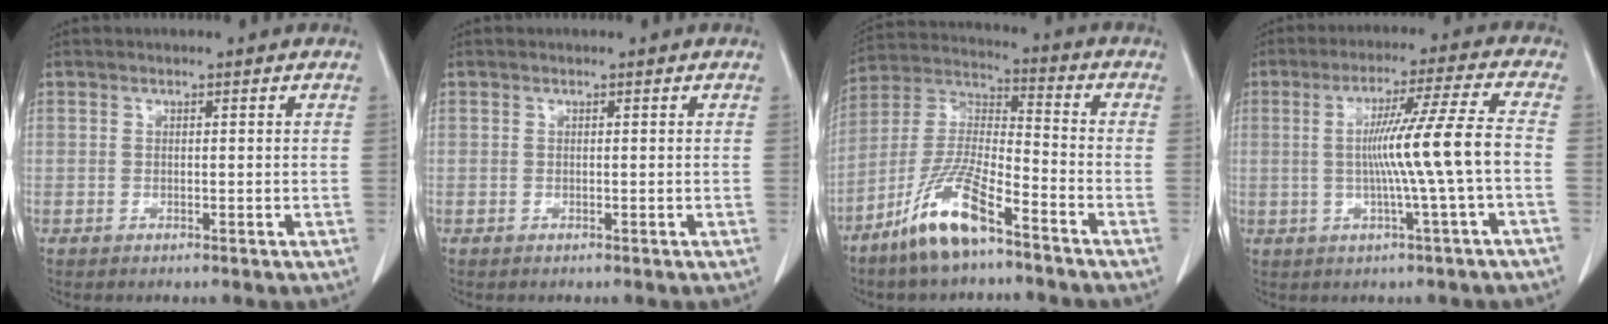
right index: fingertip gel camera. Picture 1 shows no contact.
{"total": 0.0}
{"total": 12.6, "force": [-8.3, 2.2, 9.2], "torque": [-0.198, -0.015, -0.162]}
{"total": 12.5, "force": [-1.5, -2.1, 12.2], "torque": [-0.203, 0.012, -0.019]}